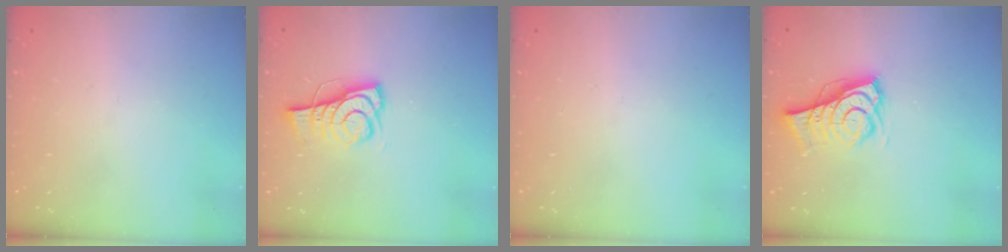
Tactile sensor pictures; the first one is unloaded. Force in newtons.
{"total": 7.4, "press": 7.4, "slide": 0.9}
{"total": 0.0}
{"total": 8.9, "press": 8.5, "slide": 2.8}